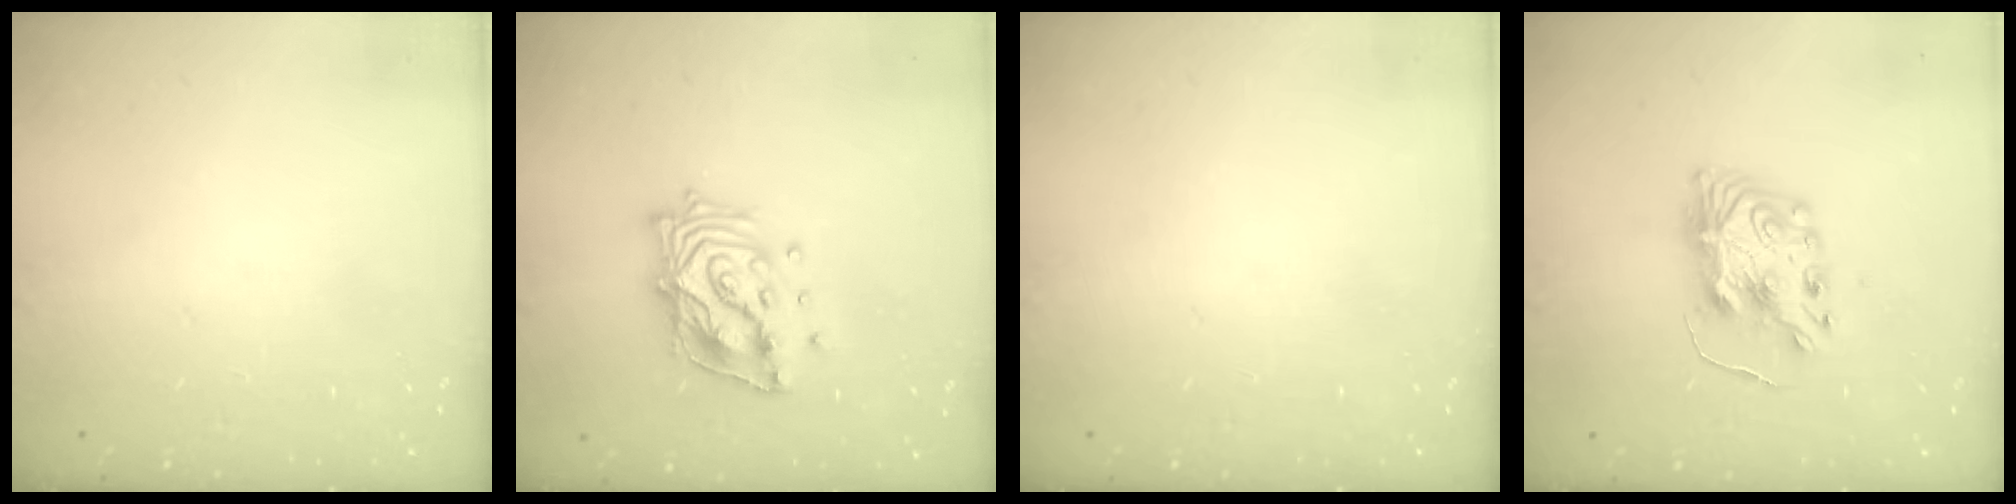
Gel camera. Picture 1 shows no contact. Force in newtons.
{"total": 14.9, "press": 14.8, "slide": 2.0}
{"total": 0.0}
{"total": 9.0, "press": 9.0, "slide": 0.9}